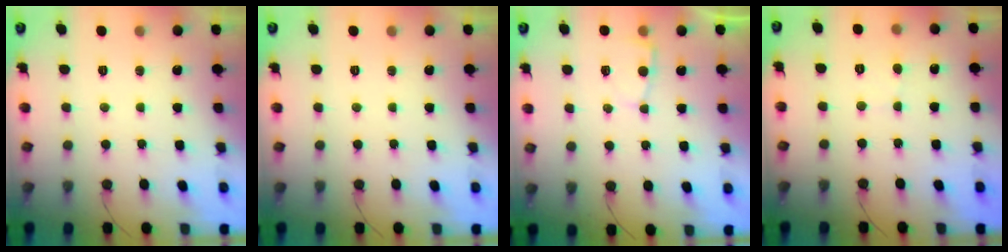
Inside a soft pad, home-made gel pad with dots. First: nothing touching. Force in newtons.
{"total": 0.0}
{"total": 3.9, "press": 3.9, "slide": 0.4}
{"total": 1.6, "press": 1.6, "slide": 0.1}